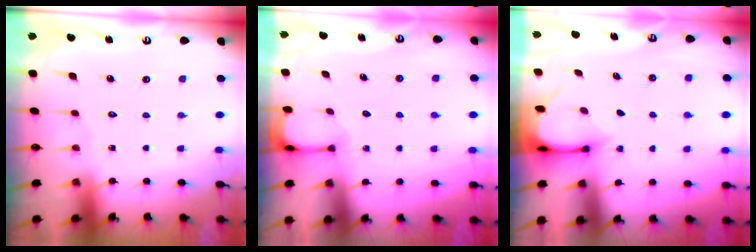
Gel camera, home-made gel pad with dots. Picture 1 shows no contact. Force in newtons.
{"total": 1.8, "press": 1.8, "slide": 0.2}
{"total": 3.0, "press": 3.0, "slide": 0.3}